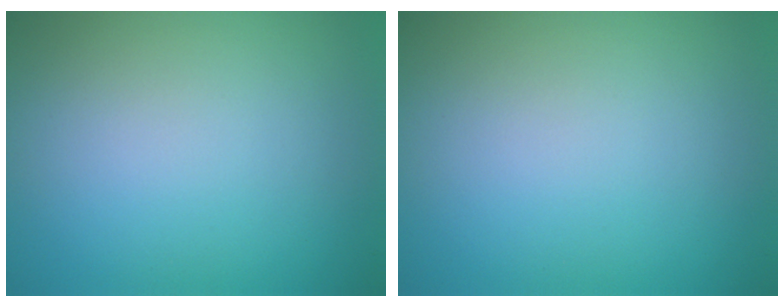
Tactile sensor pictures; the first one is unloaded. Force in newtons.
{"total": 0.0}